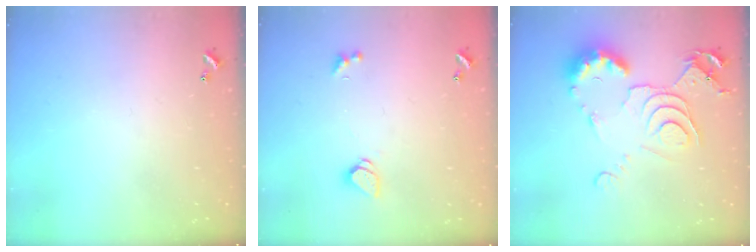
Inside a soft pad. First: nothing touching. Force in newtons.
{"total": 1.7, "press": 1.6, "slide": 0.5}
{"total": 11.9, "press": 11.8, "slide": 1.3}